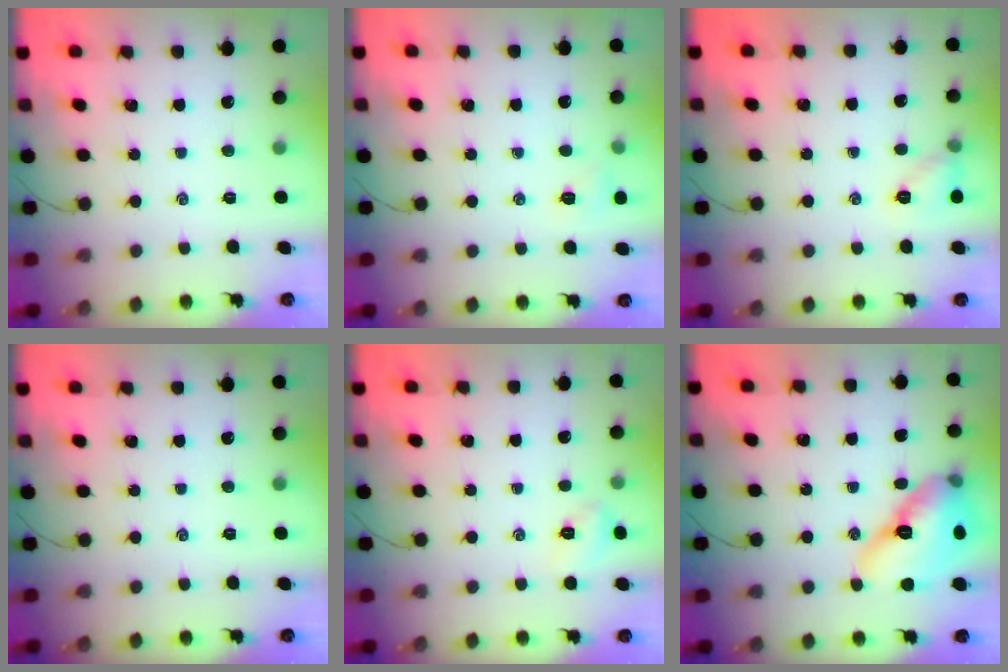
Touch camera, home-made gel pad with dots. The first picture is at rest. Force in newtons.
{"total": 6.1, "press": 6.1, "slide": 1.1}
{"total": 6.9, "press": 6.8, "slide": 1.0}
{"total": 0.0}
{"total": 5.3, "press": 5.1, "slide": 1.4}
{"total": 16.7, "press": 16.0, "slide": 4.9}